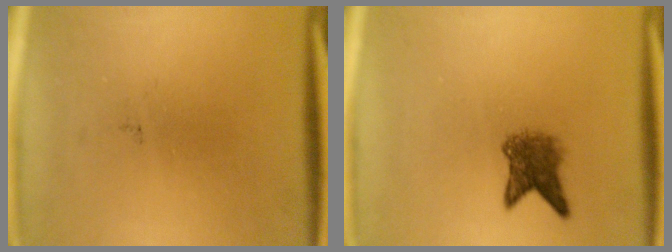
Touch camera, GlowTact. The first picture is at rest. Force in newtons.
{"total": 4.2}